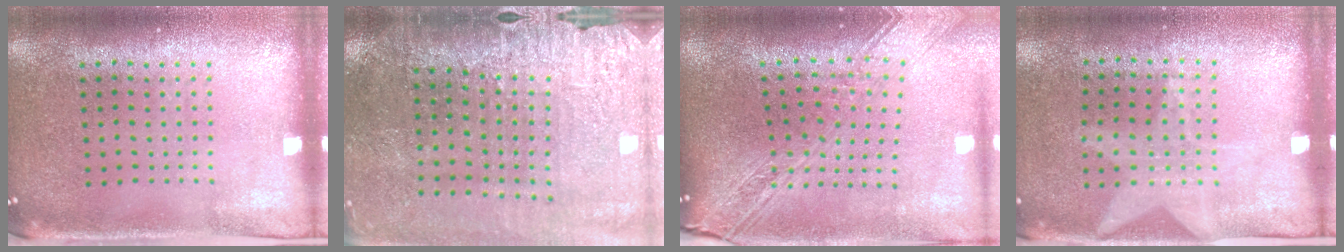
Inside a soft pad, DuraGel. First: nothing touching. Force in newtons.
{"total": 3.2, "press": 3.2, "slide": 0.5}
{"total": 3.0, "press": 2.3, "slide": 2.0}
{"total": 1.1, "press": 0.8, "slide": 0.8}